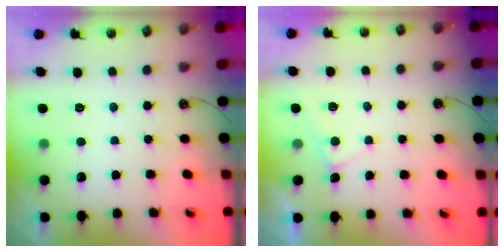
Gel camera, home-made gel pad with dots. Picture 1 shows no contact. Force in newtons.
{"total": 1.3, "press": 1.3, "slide": 0.2}